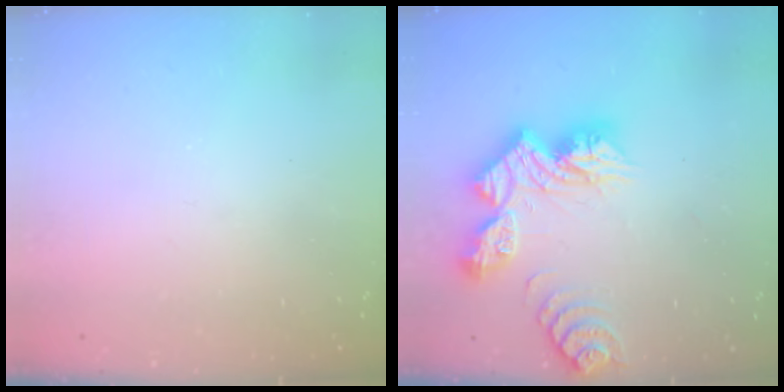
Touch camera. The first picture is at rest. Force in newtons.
{"total": 14.1, "press": 14.1, "slide": 1.3}